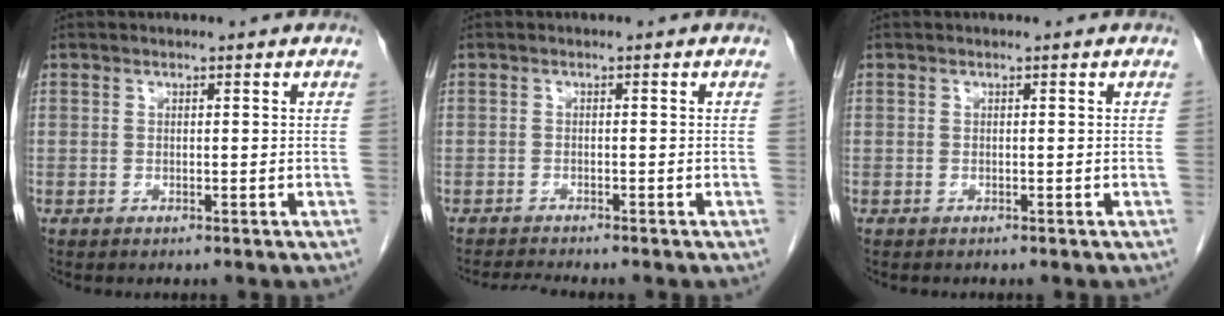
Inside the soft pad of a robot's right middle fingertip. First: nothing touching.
{"total": 2.8, "force": [-2.6, -0.7, 0.7], "torque": [-0.016, -0.015, -0.043]}
{"total": 0.0}